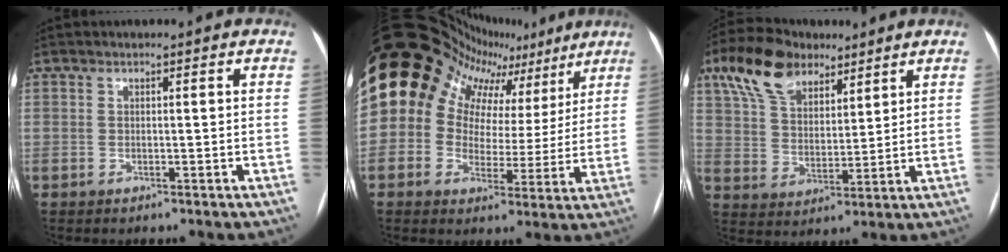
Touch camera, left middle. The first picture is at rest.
{"total": 20.0, "force": [10.6, 13.7, 9.9], "torque": [-0.175, 0.084, 0.152]}
{"total": 11.9, "force": [7.6, 6.5, 6.4], "torque": [-0.136, 0.034, 0.141]}